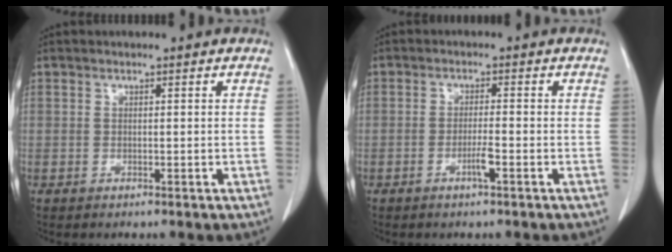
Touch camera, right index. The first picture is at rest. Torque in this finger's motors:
{"motor_torque": [0.02, -0.03, 0.03, 0.01]}